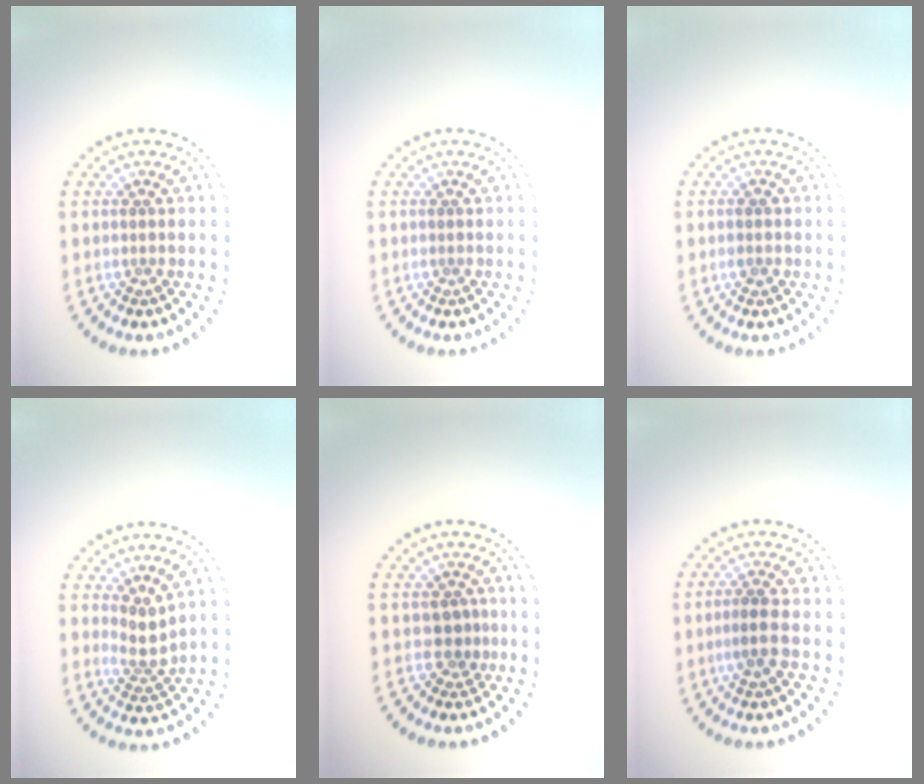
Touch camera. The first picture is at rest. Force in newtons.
{"total": 0.0}
{"total": 1.0, "press": 1.0, "slide": 0.3}
{"total": 2.3, "press": 1.6, "slide": 1.6}
{"total": 1.7, "press": 1.3, "slide": 1.1}
{"total": 2.0, "press": 1.9, "slide": 0.6}